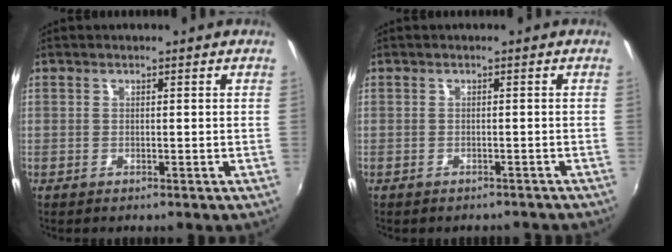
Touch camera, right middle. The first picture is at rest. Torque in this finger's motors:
{"motor_torque": [1.03, -1.11, 0.41, 0.12]}